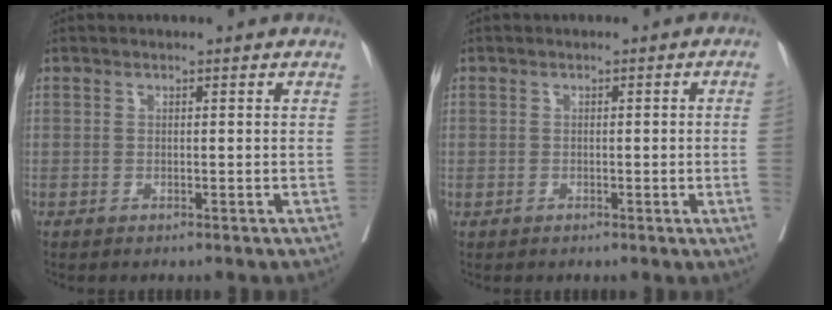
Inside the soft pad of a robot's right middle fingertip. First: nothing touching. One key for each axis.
{"total": 2.5, "fx": -0.1, "fy": -0.2, "fz": 2.4, "tx": -0.035, "ty": 0.005, "tz": 0.003}